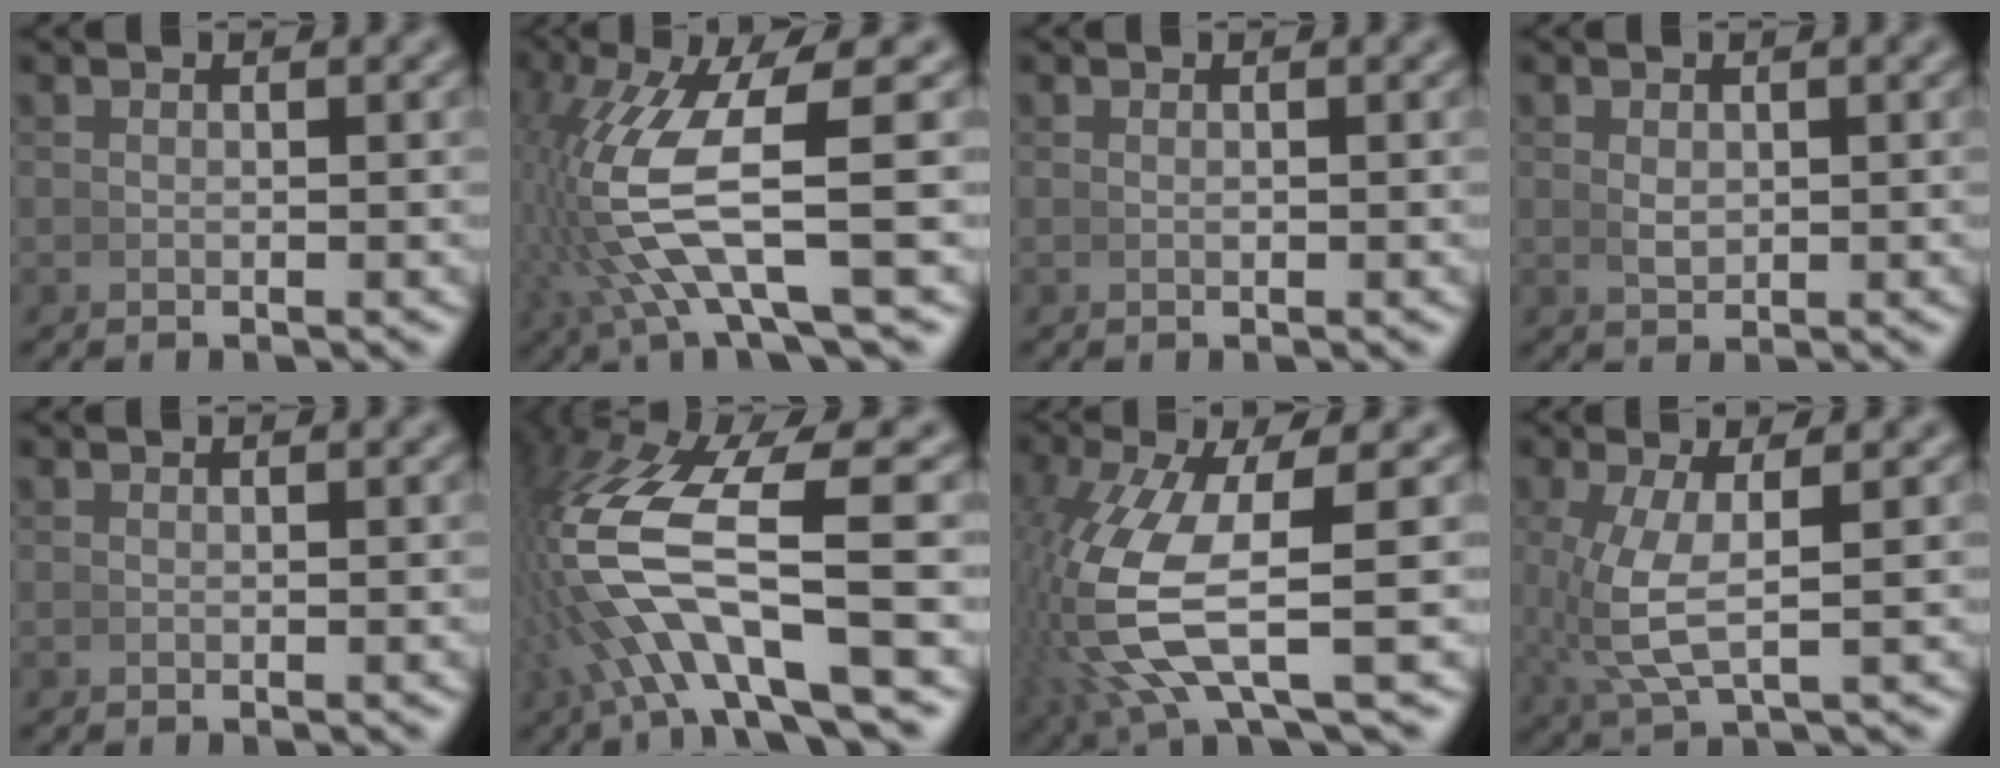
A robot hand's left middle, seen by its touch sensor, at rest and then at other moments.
{"total": 8.6, "force": [0.1, 3.1, 8.1], "torque": [-0.184, -0.011, 0.014]}
{"total": 0.0}
{"total": 1.2, "force": [0.3, 0.8, 0.9], "torque": [-0.019, -0.007, 0.015]}
{"total": 0.0}
{"total": 9.6, "force": [-0.2, 3.9, 8.7], "torque": [-0.209, -0.020, 0.010]}
{"total": 8.2, "force": [-0.8, 3.1, 7.5], "torque": [-0.185, -0.020, 0.007]}
{"total": 5.1, "force": [0.4, 2.0, 4.7], "torque": [-0.104, -0.006, 0.018]}